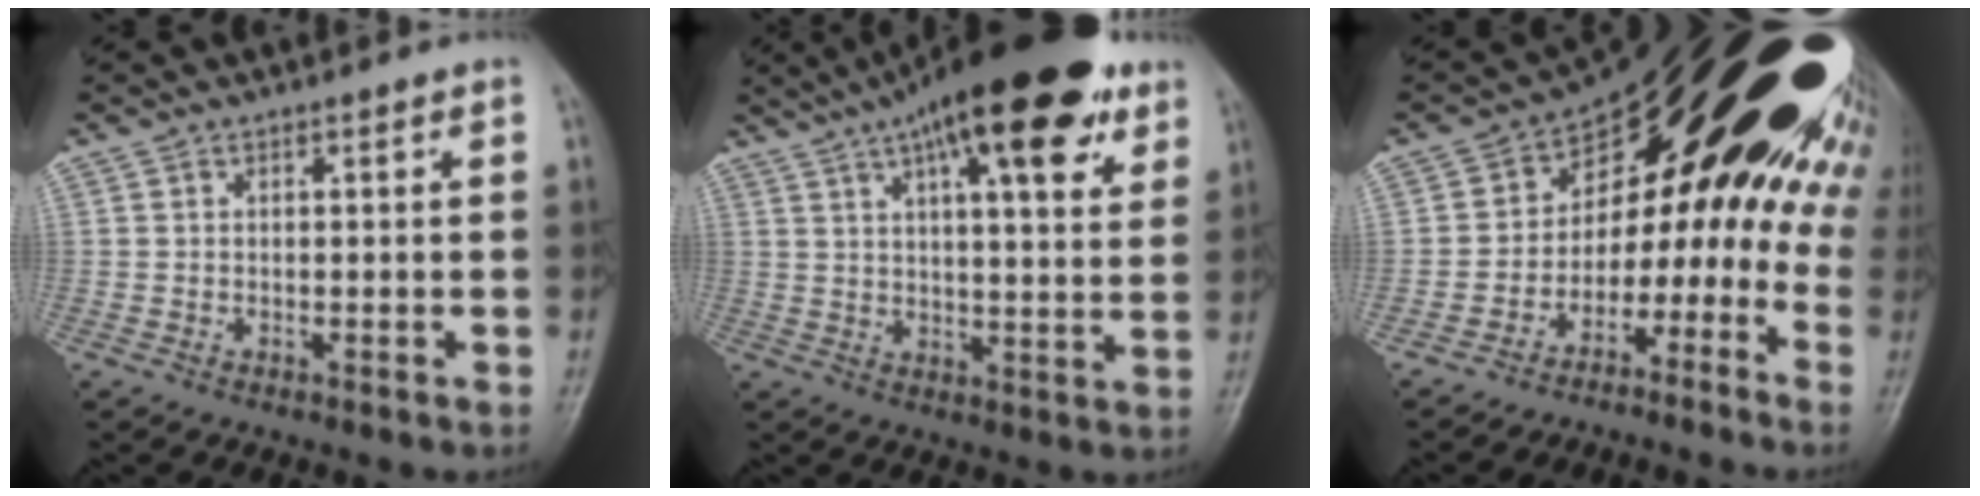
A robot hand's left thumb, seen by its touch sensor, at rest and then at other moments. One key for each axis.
{"total": 21.6, "fx": 12.2, "fy": 6.7, "fz": 16.5, "tx": -0.236, "ty": -0.013, "tz": 0.180}
{"total": 24.7, "fx": -0.2, "fy": 15.1, "fz": 19.5, "tx": -0.218, "ty": 0.125, "tz": -0.003}